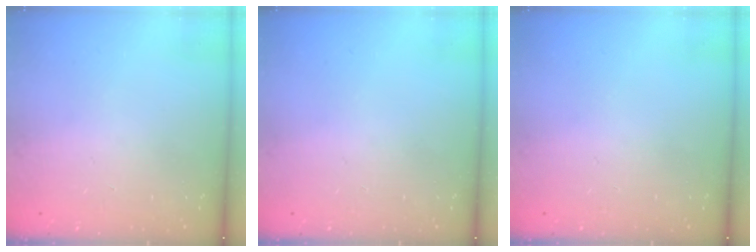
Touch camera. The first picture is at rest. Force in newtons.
{"total": 0.0}
{"total": 0.0}